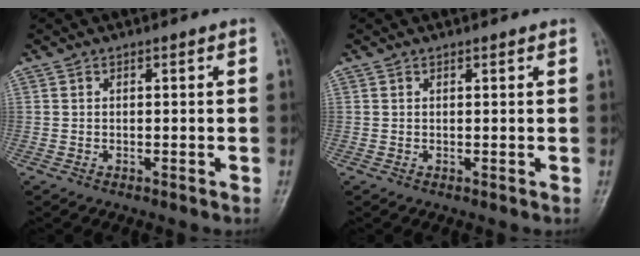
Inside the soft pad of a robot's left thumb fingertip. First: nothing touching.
{"total": 1.1, "force": [1.0, 0.2, 0.4], "torque": [-0.001, 0.004, 0.016]}